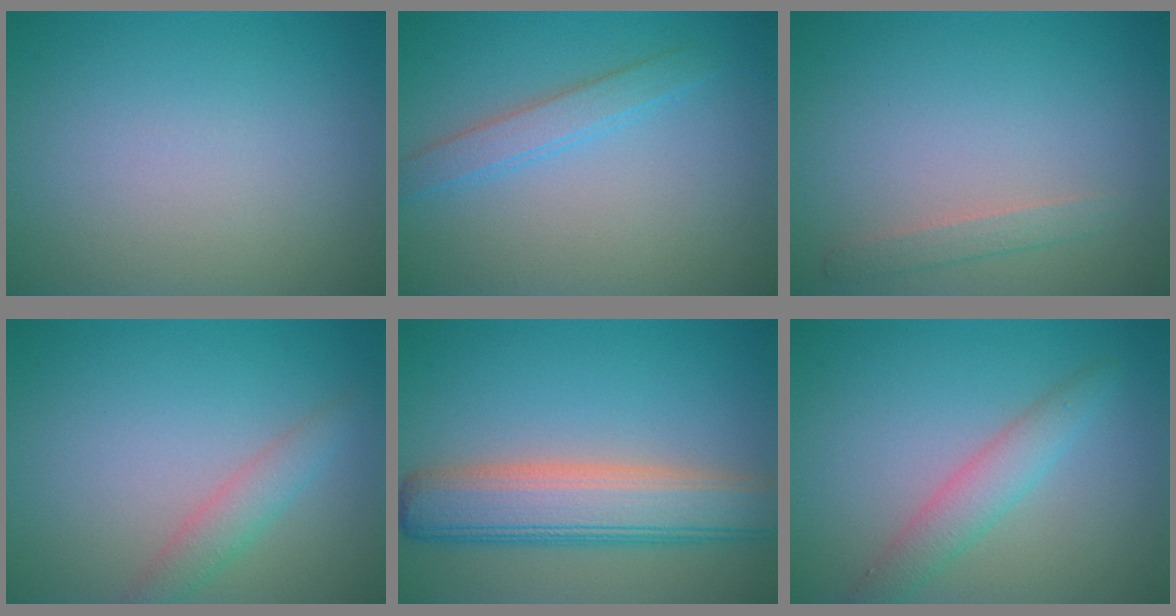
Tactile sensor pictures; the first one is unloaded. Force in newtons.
{"total": 2.3, "press": 2.3, "slide": 0.0}
{"total": 1.4, "press": 1.4, "slide": 0.0}
{"total": 2.2, "press": 2.2, "slide": 0.1}
{"total": 7.4, "press": 7.3, "slide": 0.5}
{"total": 3.0, "press": 3.0, "slide": 0.3}